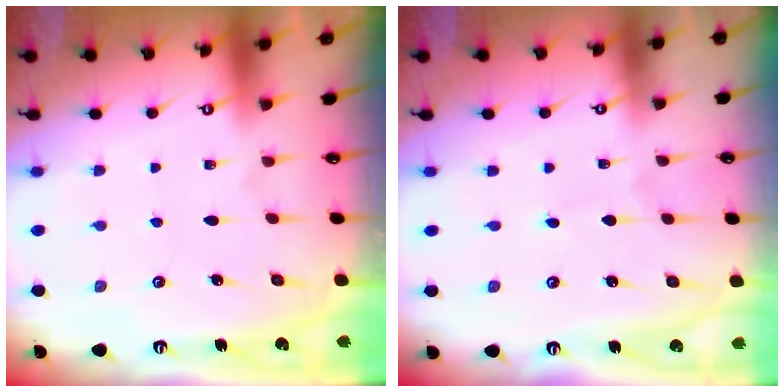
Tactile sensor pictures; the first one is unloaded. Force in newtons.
{"total": 0.7, "press": 0.7, "slide": 0.0}